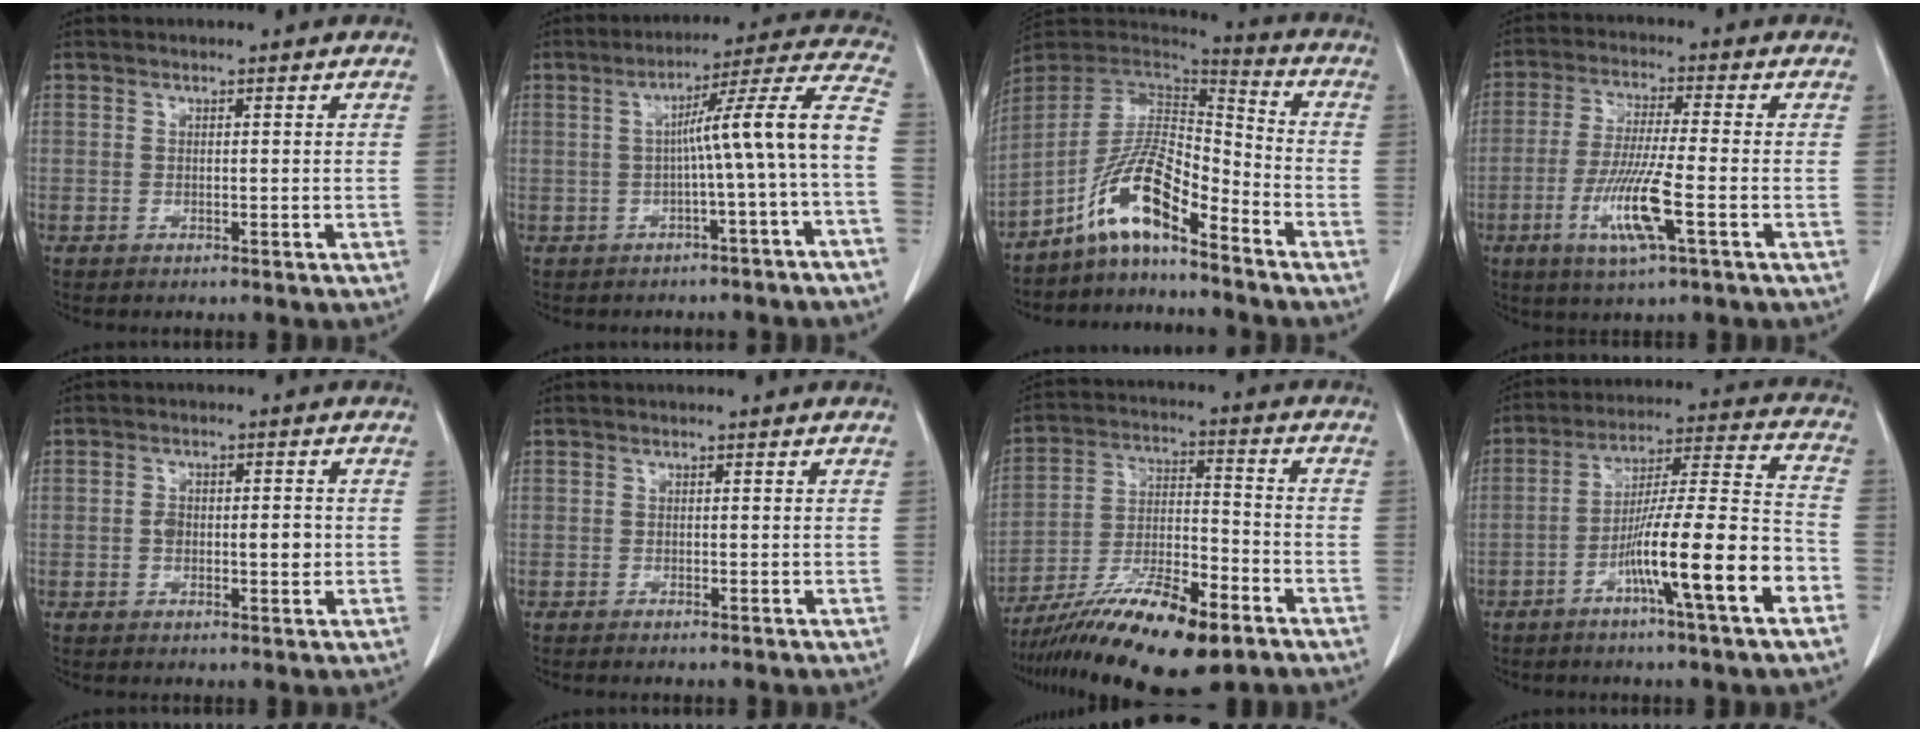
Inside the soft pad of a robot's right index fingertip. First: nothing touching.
{"total": 11.2, "force": [-1.9, -1.6, 10.9], "torque": [-0.145, 0.029, -0.031]}
{"total": 11.0, "force": [-7.5, 2.1, 7.8], "torque": [-0.153, 0.020, -0.140]}
{"total": 9.8, "force": [-3.5, 0.2, 9.2], "torque": [-0.185, -0.016, -0.069]}
{"total": 4.4, "force": [-0.4, 2.0, 3.9], "torque": [-0.066, 0.007, -0.004]}
{"total": 0.7, "force": [-0.5, 0.0, 0.4], "torque": [-0.012, -0.002, -0.008]}
{"total": 17.5, "force": [-11.8, 3.6, 12.4], "torque": [-0.220, -0.021, -0.207]}
{"total": 15.8, "force": [-6.8, 0.0, 14.2], "torque": [-0.238, 0.002, -0.114]}